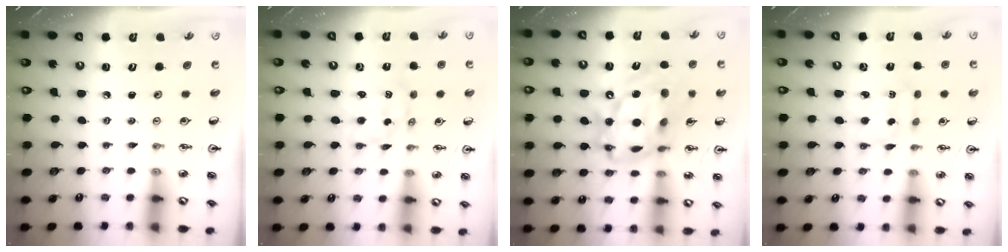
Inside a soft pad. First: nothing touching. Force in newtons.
{"total": 1.6, "press": 1.3, "slide": 0.8}
{"total": 21.9, "press": 21.8, "slide": 2.0}
{"total": 2.0, "press": 1.9, "slide": 0.8}